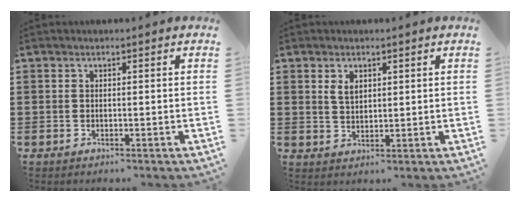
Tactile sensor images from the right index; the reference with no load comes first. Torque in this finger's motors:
{"motor_torque": [0.10, -0.09, 0.05, 0.05]}